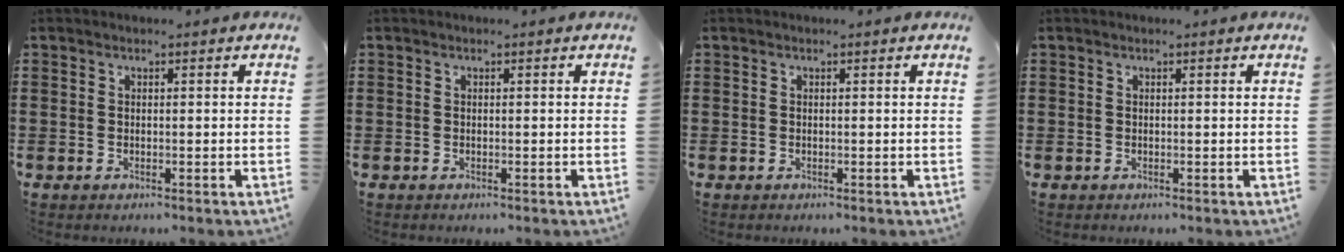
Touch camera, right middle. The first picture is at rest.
{"total": 0.0}
{"total": 0.0}
{"total": 0.0}